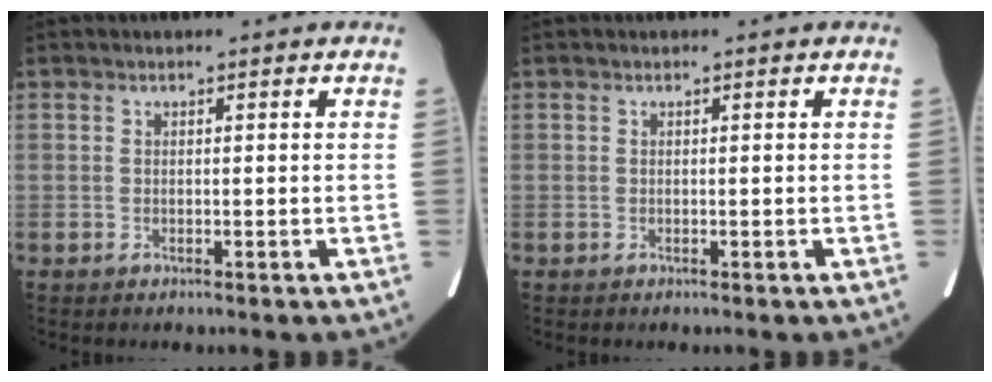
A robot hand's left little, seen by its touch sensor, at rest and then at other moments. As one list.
[{"total": 0.0}]